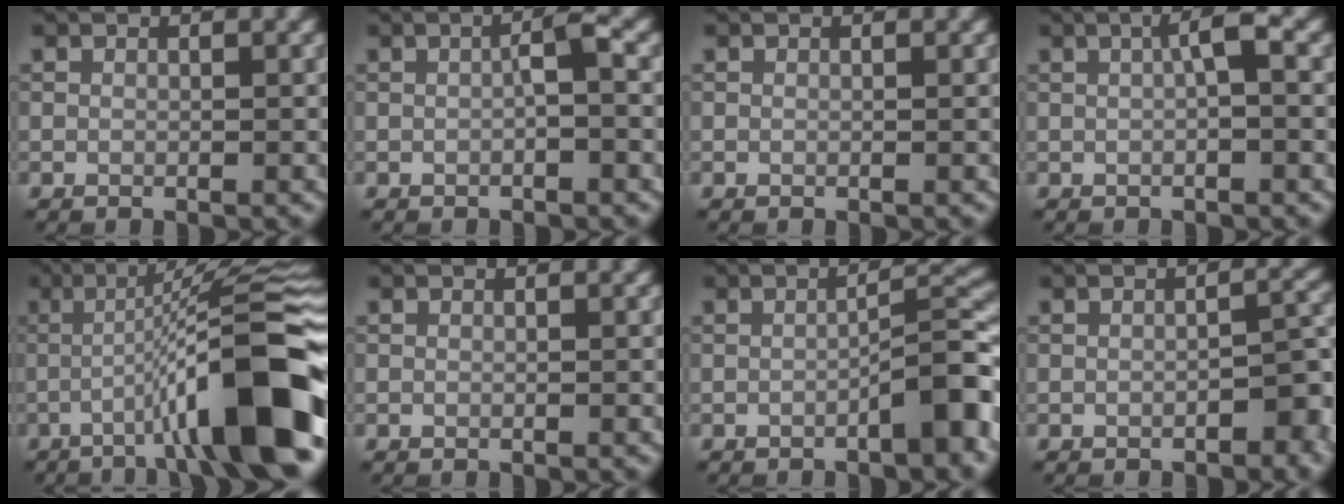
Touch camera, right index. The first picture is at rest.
{"total": 1.6, "force": [-0.3, 0.1, 1.5], "torque": [-0.027, 0.008, -0.004]}
{"total": 0.0}
{"total": 2.2, "force": [0.4, 0.3, 2.2], "torque": [-0.036, 0.011, 0.005]}
{"total": 13.2, "force": [-4.3, 1.9, 12.4], "torque": [-0.163, 0.020, -0.065]}
{"total": 0.0}
{"total": 4.8, "force": [-2.2, 0.8, 4.2], "torque": [-0.055, 0.022, -0.036]}
{"total": 2.8, "force": [-1.5, 1.1, 2.1], "torque": [-0.026, 0.011, -0.021]}